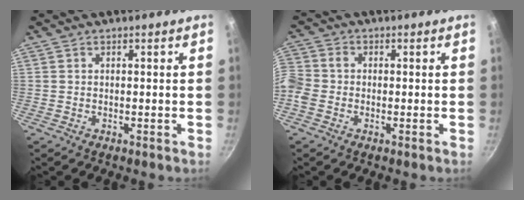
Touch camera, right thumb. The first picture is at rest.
{"total": 6.0, "force": [-1.9, 4.8, 3.0], "torque": [-0.070, 0.013, -0.056]}